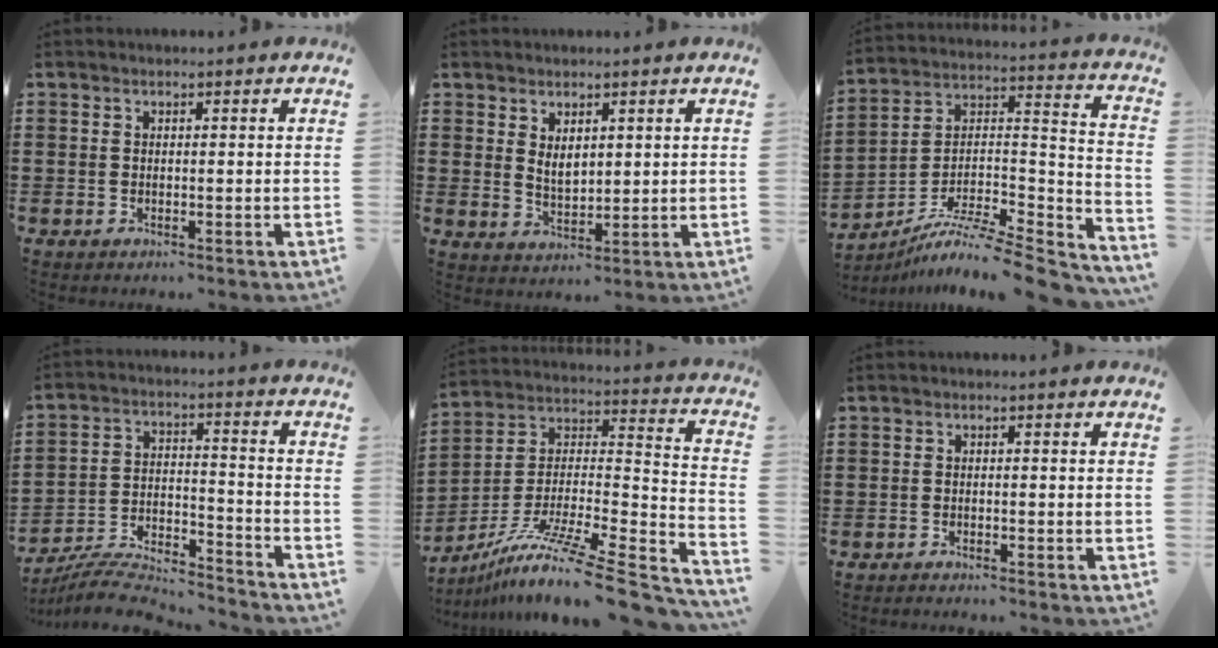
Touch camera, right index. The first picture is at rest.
{"total": 2.9, "force": [1.7, 1.7, 1.7], "torque": [-0.030, 0.003, 0.029]}
{"total": 9.5, "force": [-7.6, 1.4, 5.5], "torque": [-0.097, 0.005, -0.151]}
{"total": 7.4, "force": [-7.1, 0.9, 1.9], "torque": [-0.041, 0.003, -0.143]}
{"total": 13.0, "force": [-9.6, 0.9, 8.7], "torque": [-0.149, 0.006, -0.175]}
{"total": 0.9, "force": [-0.9, -0.1, 0.0], "torque": [-0.002, 0.001, -0.019]}